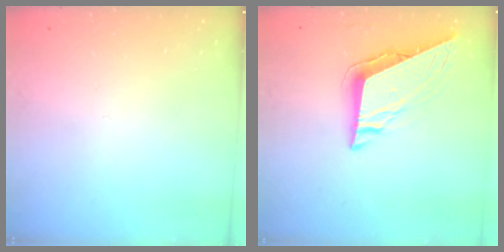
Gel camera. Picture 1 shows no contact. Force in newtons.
{"total": 8.6, "press": 8.5, "slide": 1.3}